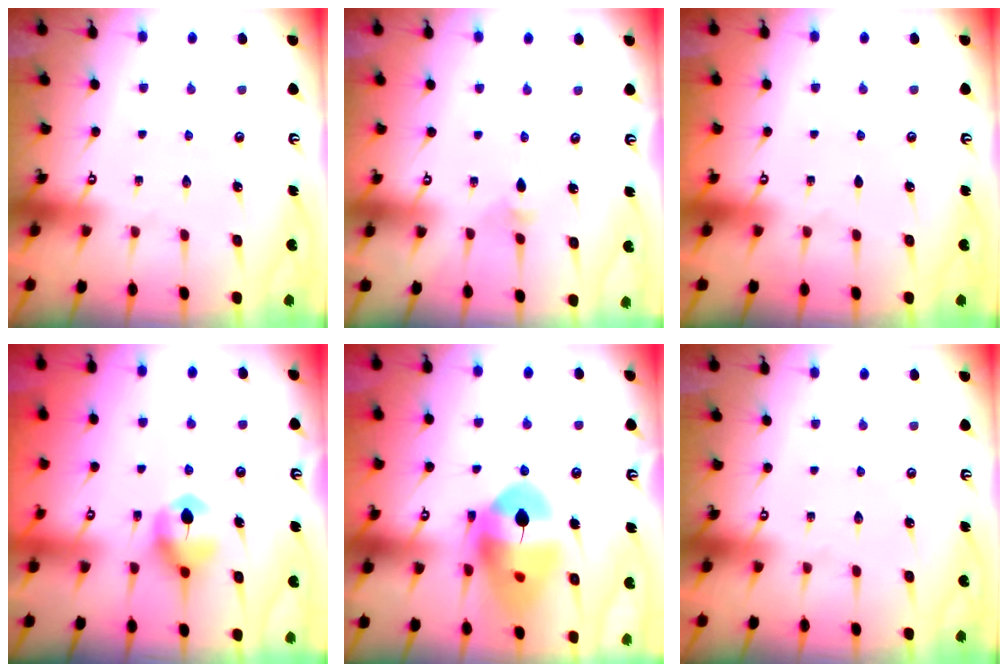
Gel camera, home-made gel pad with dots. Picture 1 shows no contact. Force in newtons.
{"total": 2.9, "press": 2.8, "slide": 0.8}
{"total": 0.0}
{"total": 8.4, "press": 8.3, "slide": 0.4}
{"total": 16.0, "press": 15.9, "slide": 1.7}
{"total": 0.0}